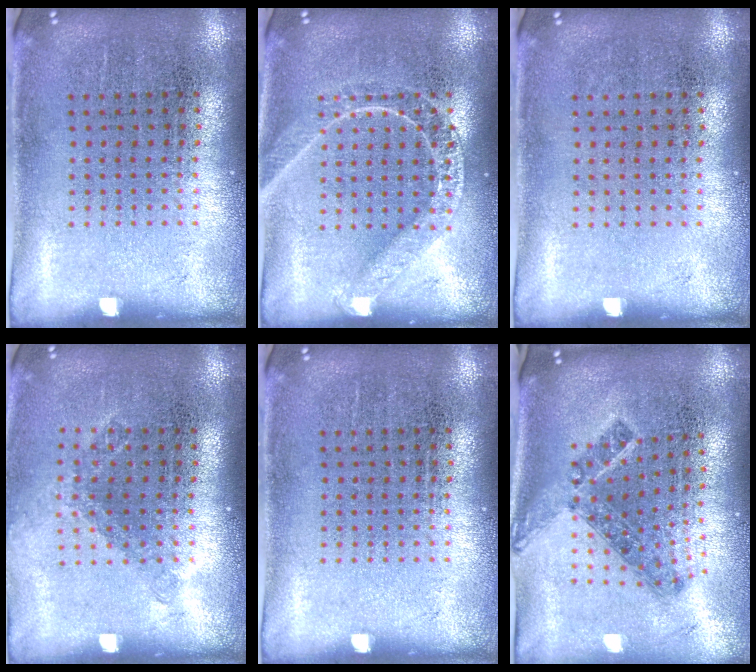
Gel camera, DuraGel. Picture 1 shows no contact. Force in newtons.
{"total": 2.2, "press": 2.2, "slide": 0.3}
{"total": 0.0}
{"total": 1.2, "press": 0.9, "slide": 0.7}
{"total": 0.0}
{"total": 1.2, "press": 1.0, "slide": 0.8}